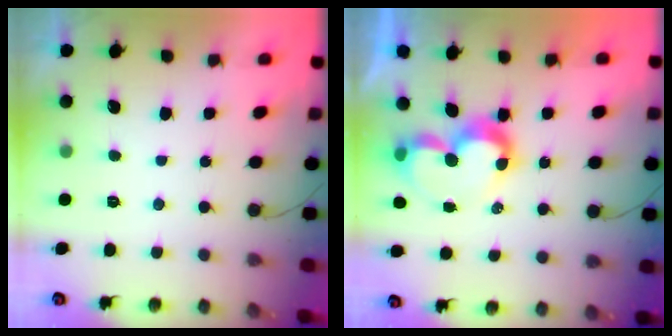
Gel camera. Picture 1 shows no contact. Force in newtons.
{"total": 8.9, "press": 8.9, "slide": 0.7}